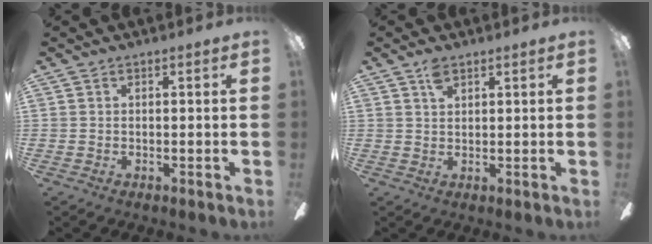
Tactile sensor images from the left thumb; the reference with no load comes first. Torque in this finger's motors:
{"motor_torque": [0.43, 0.11, 0.63, -0.33, 0.00]}